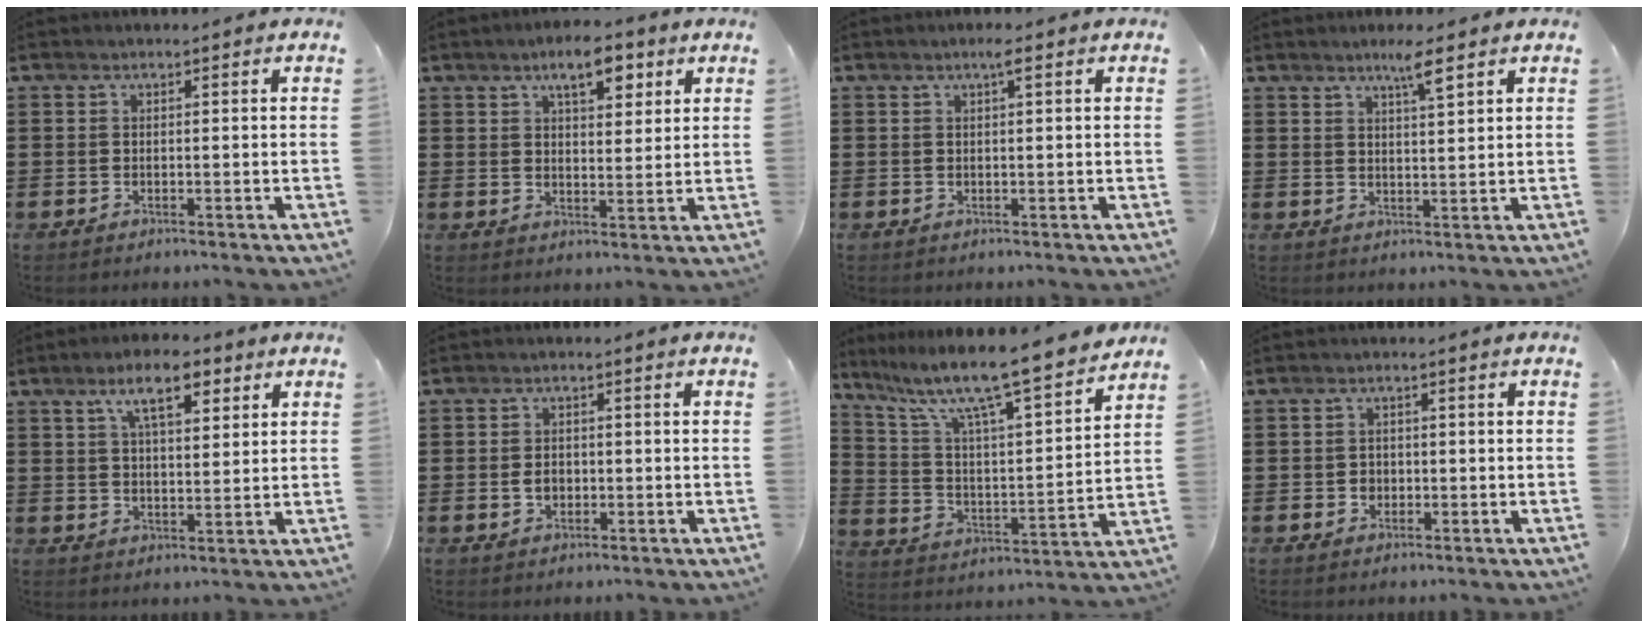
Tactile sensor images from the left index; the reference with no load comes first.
{"total": 6.6, "force": [4.1, 2.9, 4.3], "torque": [-0.065, 0.000, 0.065]}
{"total": 1.7, "force": [0.8, 0.1, 1.5], "torque": [-0.031, 0.003, 0.013]}
{"total": 4.2, "force": [3.1, 0.1, 2.9], "torque": [-0.047, -0.003, 0.049]}
{"total": 8.0, "force": [4.9, 2.8, 5.8], "torque": [-0.102, -0.001, 0.080]}
{"total": 2.2, "force": [-0.3, 1.6, 1.4], "torque": [-0.031, 0.006, -0.009]}
{"total": 10.4, "force": [8.8, 0.2, 5.6], "torque": [-0.135, -0.068, 0.140]}
{"total": 1.5, "force": [-0.3, 1.4, 0.3], "torque": [-0.011, 0.005, -0.009]}